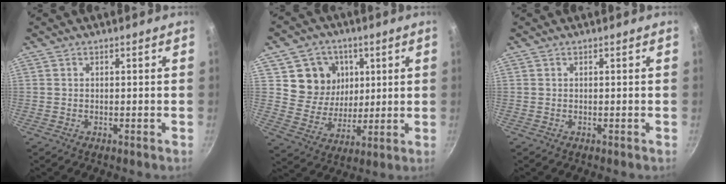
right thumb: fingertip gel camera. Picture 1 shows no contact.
{"total": 11.8, "force": [3.7, 10.4, 4.0], "torque": [-0.033, -0.023, 0.068]}
{"total": 0.0}